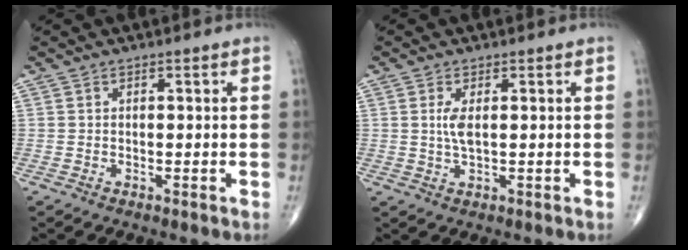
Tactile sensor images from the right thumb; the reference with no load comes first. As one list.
[{"total": 3.1, "force": [0.6, 1.0, 2.9], "torque": [-0.065, -0.004, 0.015]}]